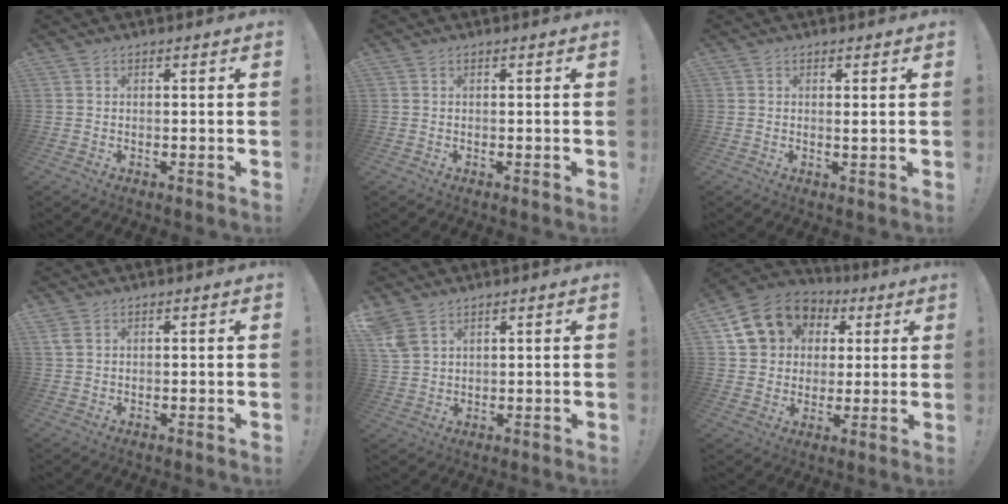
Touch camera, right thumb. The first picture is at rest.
{"total": 0.0}
{"total": 0.9, "force": [0.4, -0.1, 0.8], "torque": [-0.002, -0.007, 0.004]}
{"total": 2.4, "force": [1.3, 1.4, 1.4], "torque": [-0.023, 0.001, 0.024]}
{"total": 5.9, "force": [3.8, 3.5, 2.8], "torque": [-0.063, -0.013, 0.077]}
{"total": 14.9, "force": [5.8, 12.3, 5.9], "torque": [-0.086, -0.020, 0.125]}